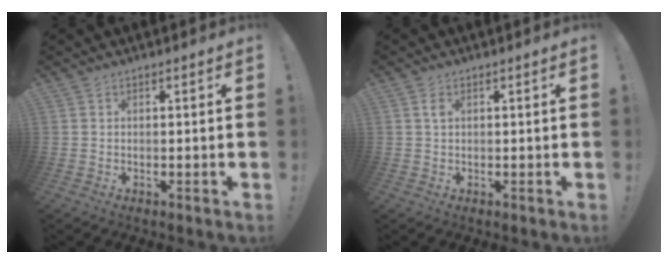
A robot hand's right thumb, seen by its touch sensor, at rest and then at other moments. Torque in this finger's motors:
{"motor_torque": [-0.05, -0.06, -0.09, -0.03, -0.01]}